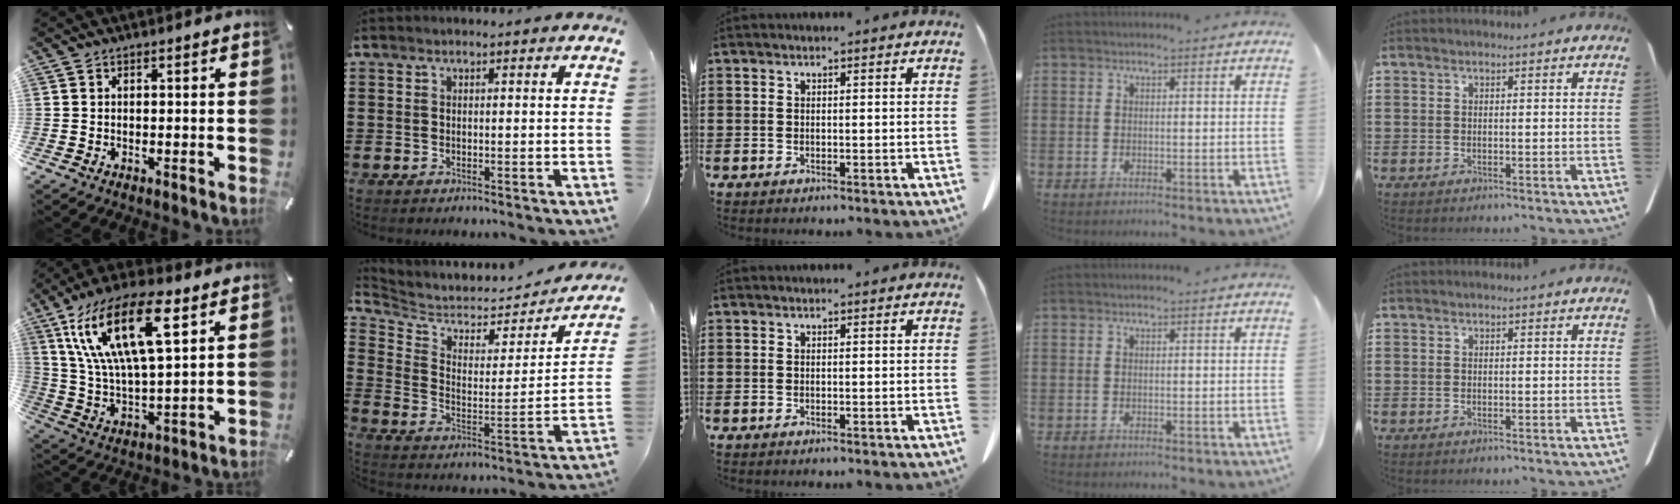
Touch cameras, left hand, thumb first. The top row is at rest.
{"thumb": {"total": 21.7, "force": [10.4, 8.7, 16.9], "torque": [-0.354, -0.024, 0.167]}, "index": {"total": 4.5, "force": [4.2, 1.5, 0.9], "torque": [-0.047, -0.038, 0.068]}}